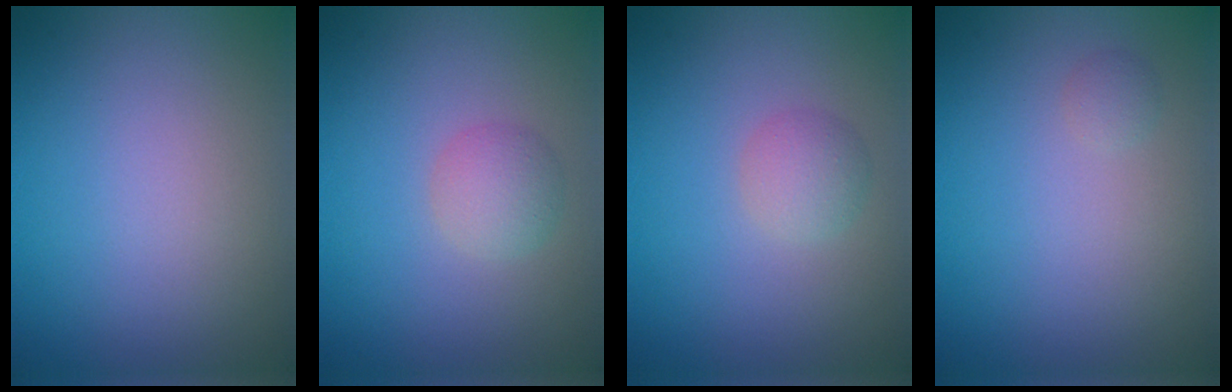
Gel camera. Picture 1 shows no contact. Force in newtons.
{"total": 2.1, "press": 2.1, "slide": 0.0}
{"total": 1.9, "press": 1.9, "slide": 0.1}
{"total": 0.7, "press": 0.7, "slide": 0.0}